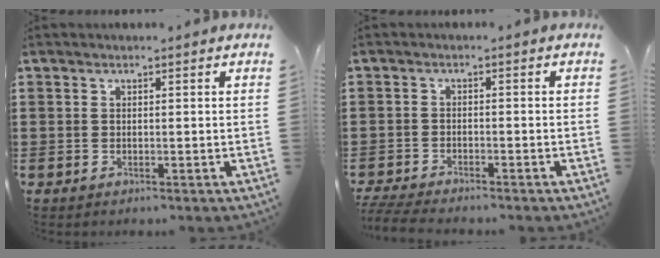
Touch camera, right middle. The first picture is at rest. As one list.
[{"total": 3.0, "force": [-2.9, 0.1, 0.7], "torque": [-0.027, -0.006, -0.064]}]